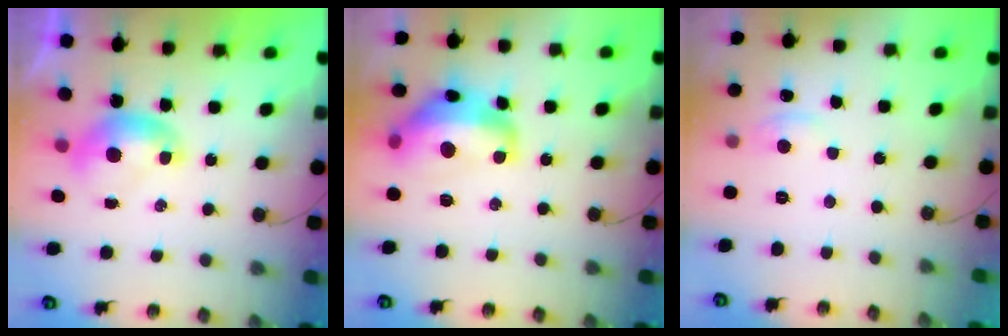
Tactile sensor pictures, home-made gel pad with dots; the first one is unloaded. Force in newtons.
{"total": 9.6, "press": 9.5, "slide": 1.4}
{"total": 1.2, "press": 1.0, "slide": 0.6}